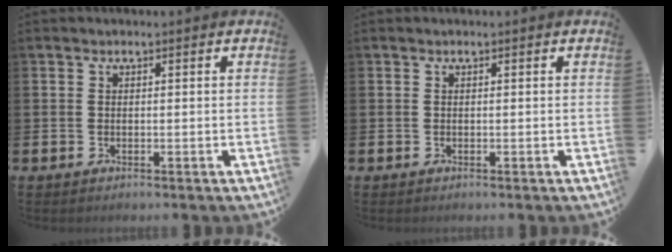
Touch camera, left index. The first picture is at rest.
{"total": 0.0}